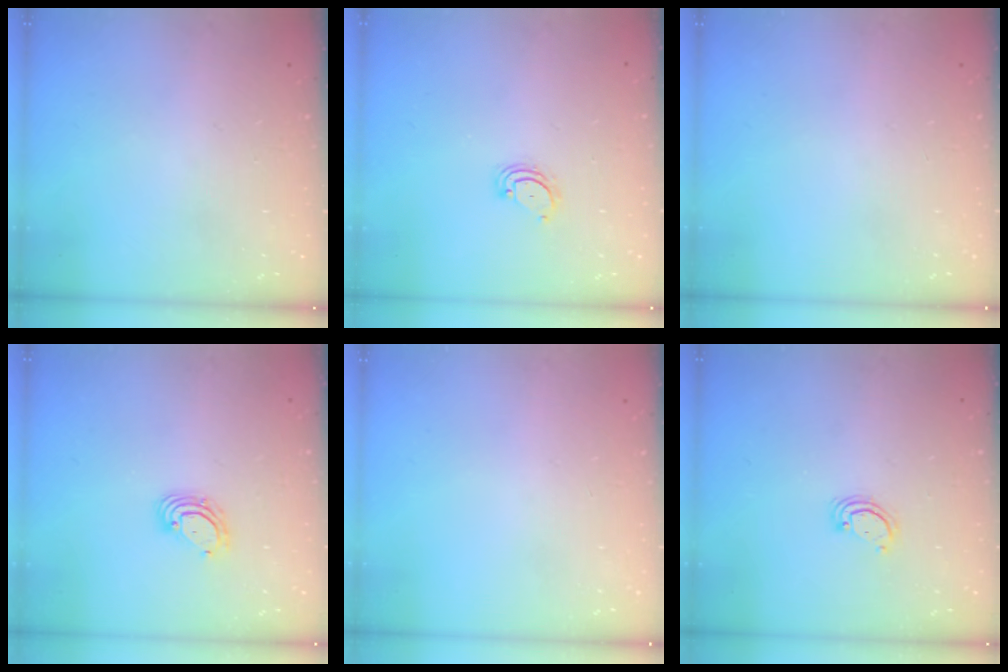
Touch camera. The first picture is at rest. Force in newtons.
{"total": 2.3, "press": 2.3, "slide": 0.2}
{"total": 0.0}
{"total": 5.2, "press": 5.2, "slide": 0.6}
{"total": 0.0}
{"total": 3.7, "press": 3.7, "slide": 0.3}